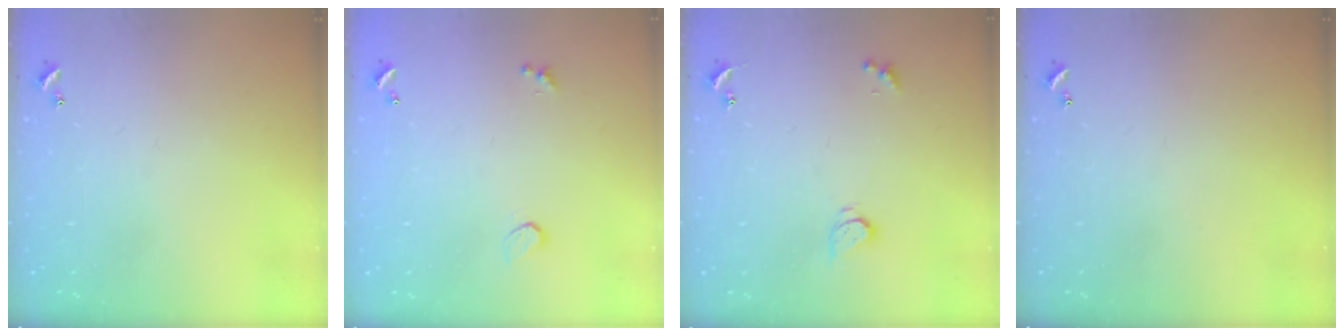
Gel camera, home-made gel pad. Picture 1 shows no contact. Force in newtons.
{"total": 0.7, "press": 0.5, "slide": 0.4}
{"total": 2.4, "press": 2.3, "slide": 0.4}
{"total": 0.0}